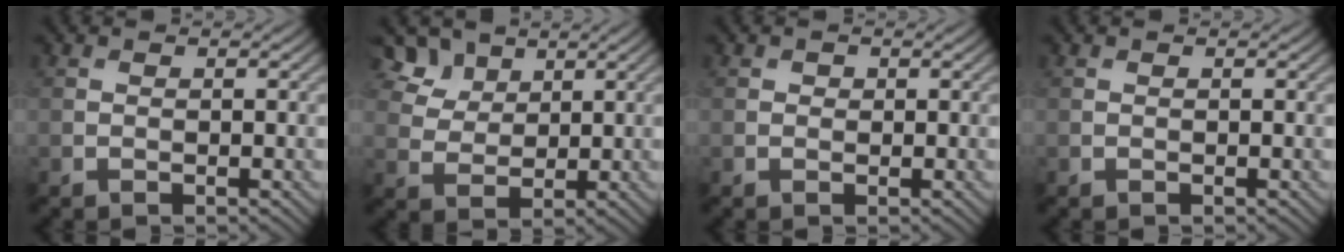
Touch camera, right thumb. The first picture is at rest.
{"total": 6.5, "force": [4.3, 4.0, 2.7], "torque": [-0.081, -0.006, 0.092]}
{"total": 0.6, "force": [0.2, 0.5, 0.2], "torque": [0.000, -0.005, 0.000]}
{"total": 0.0}